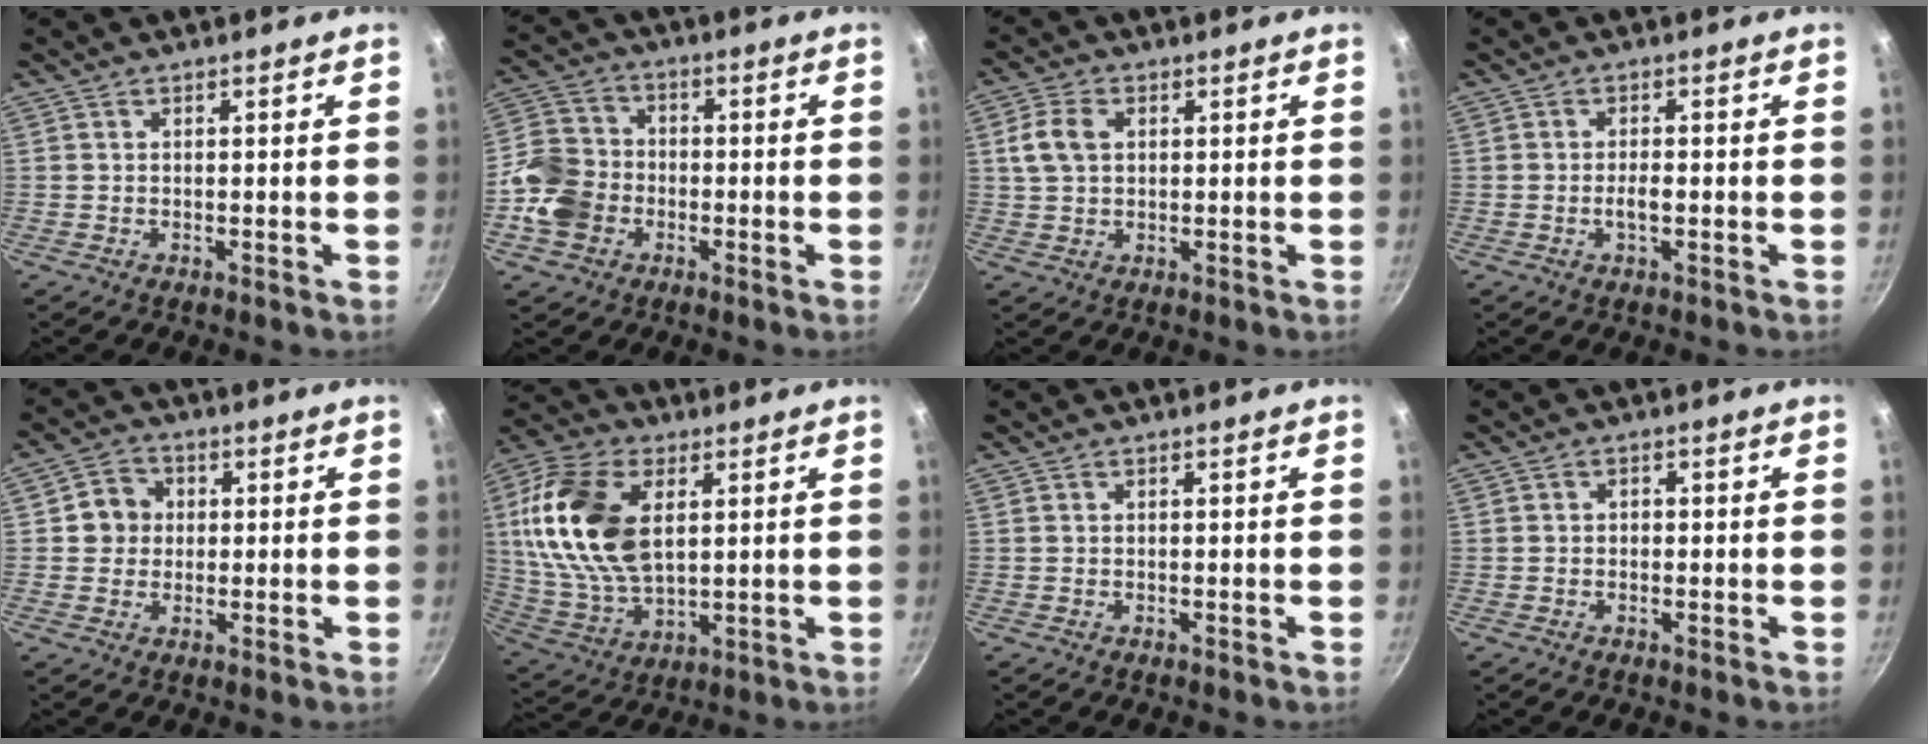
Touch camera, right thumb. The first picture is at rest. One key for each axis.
{"total": 11.0, "fx": -3.1, "fy": 9.0, "fz": 5.5, "tx": -0.085, "ty": 0.028, "tz": -0.077}
{"total": 6.0, "fx": 1.4, "fy": 4.2, "fz": 4.1, "tx": -0.070, "ty": 0.007, "tz": 0.024}
{"total": 2.3, "fx": -0.6, "fy": 0.9, "fz": 2.1, "tx": -0.037, "ty": 0.007, "tz": -0.012}
{"total": 5.7, "fx": 0.7, "fy": 5.3, "fz": 2.0, "tx": 0.002, "ty": 0.007, "tz": 0.001}
{"total": 20.9, "fx": 4.6, "fy": 12.7, "fz": 15.9, "tx": -0.296, "ty": -0.006, "tz": 0.091}
{"total": 0.0}
{"total": 1.2, "fx": -0.2, "fy": 1.0, "fz": 0.5, "tx": -0.007, "ty": 0.004, "tz": -0.006}